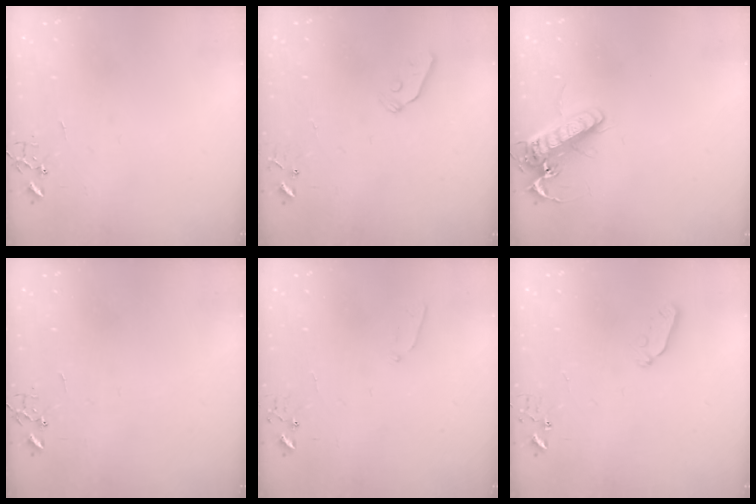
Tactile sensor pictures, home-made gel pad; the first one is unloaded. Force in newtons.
{"total": 5.2, "press": 5.2, "slide": 0.6}
{"total": 15.7, "press": 15.5, "slide": 2.4}
{"total": 0.0}
{"total": 3.9, "press": 3.9, "slide": 0.6}
{"total": 3.9, "press": 3.8, "slide": 0.6}